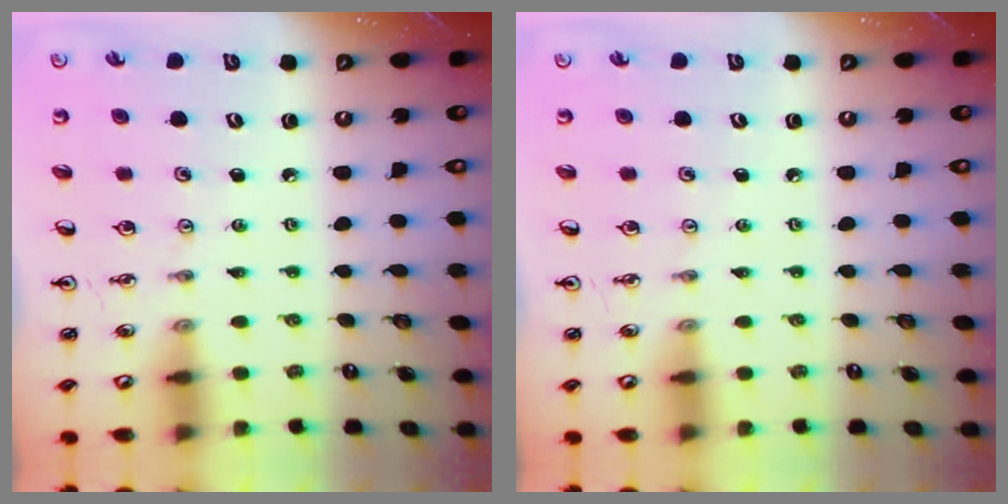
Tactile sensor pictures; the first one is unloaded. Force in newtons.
{"total": 0.0}